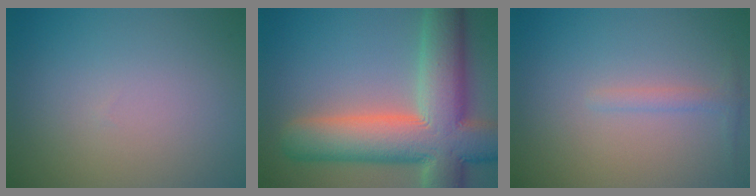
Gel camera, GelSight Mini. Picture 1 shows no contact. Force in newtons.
{"total": 13.2, "press": 13.2, "slide": 1.4}
{"total": 1.1, "press": 1.1, "slide": 0.0}